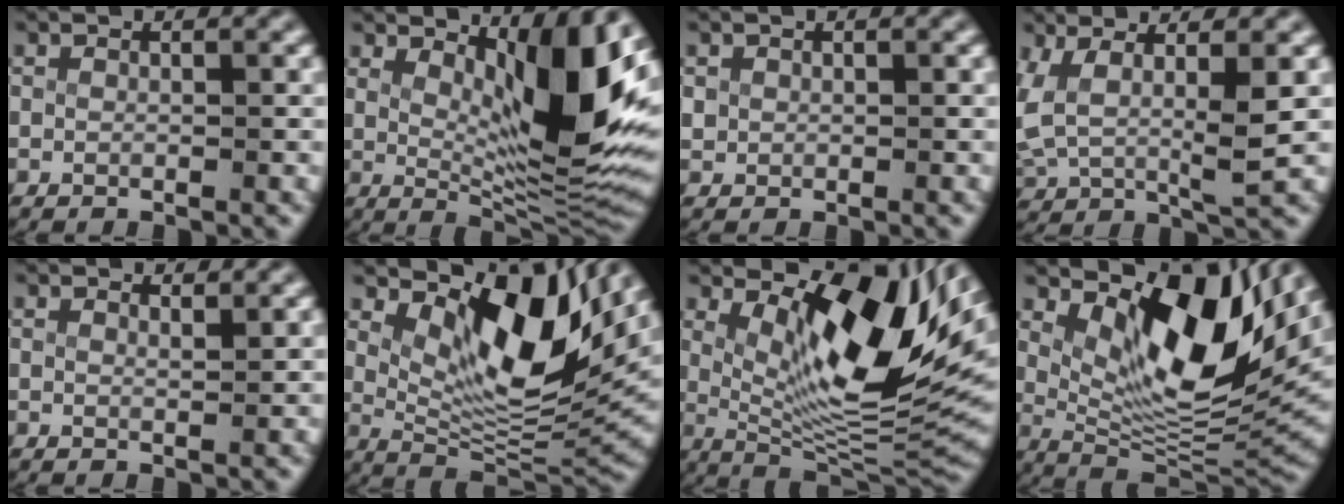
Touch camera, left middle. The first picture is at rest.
{"total": 10.7, "force": [3.2, 3.1, 9.8], "torque": [-0.133, -0.015, 0.060]}
{"total": 0.9, "force": [0.2, 0.8, 0.3], "torque": [-0.018, -0.008, 0.011]}
{"total": 6.8, "force": [1.8, 4.4, 4.9], "torque": [-0.123, -0.012, 0.031]}
{"total": 1.3, "force": [1.2, -0.2, 0.1], "torque": [-0.002, -0.010, 0.023]}
{"total": 12.1, "force": [4.8, 5.2, 9.9], "torque": [-0.144, -0.003, 0.076]}
{"total": 14.7, "force": [4.3, 6.1, 12.7], "torque": [-0.167, -0.003, 0.070]}
{"total": 13.7, "force": [4.6, 6.4, 11.2], "torque": [-0.159, -0.003, 0.073]}